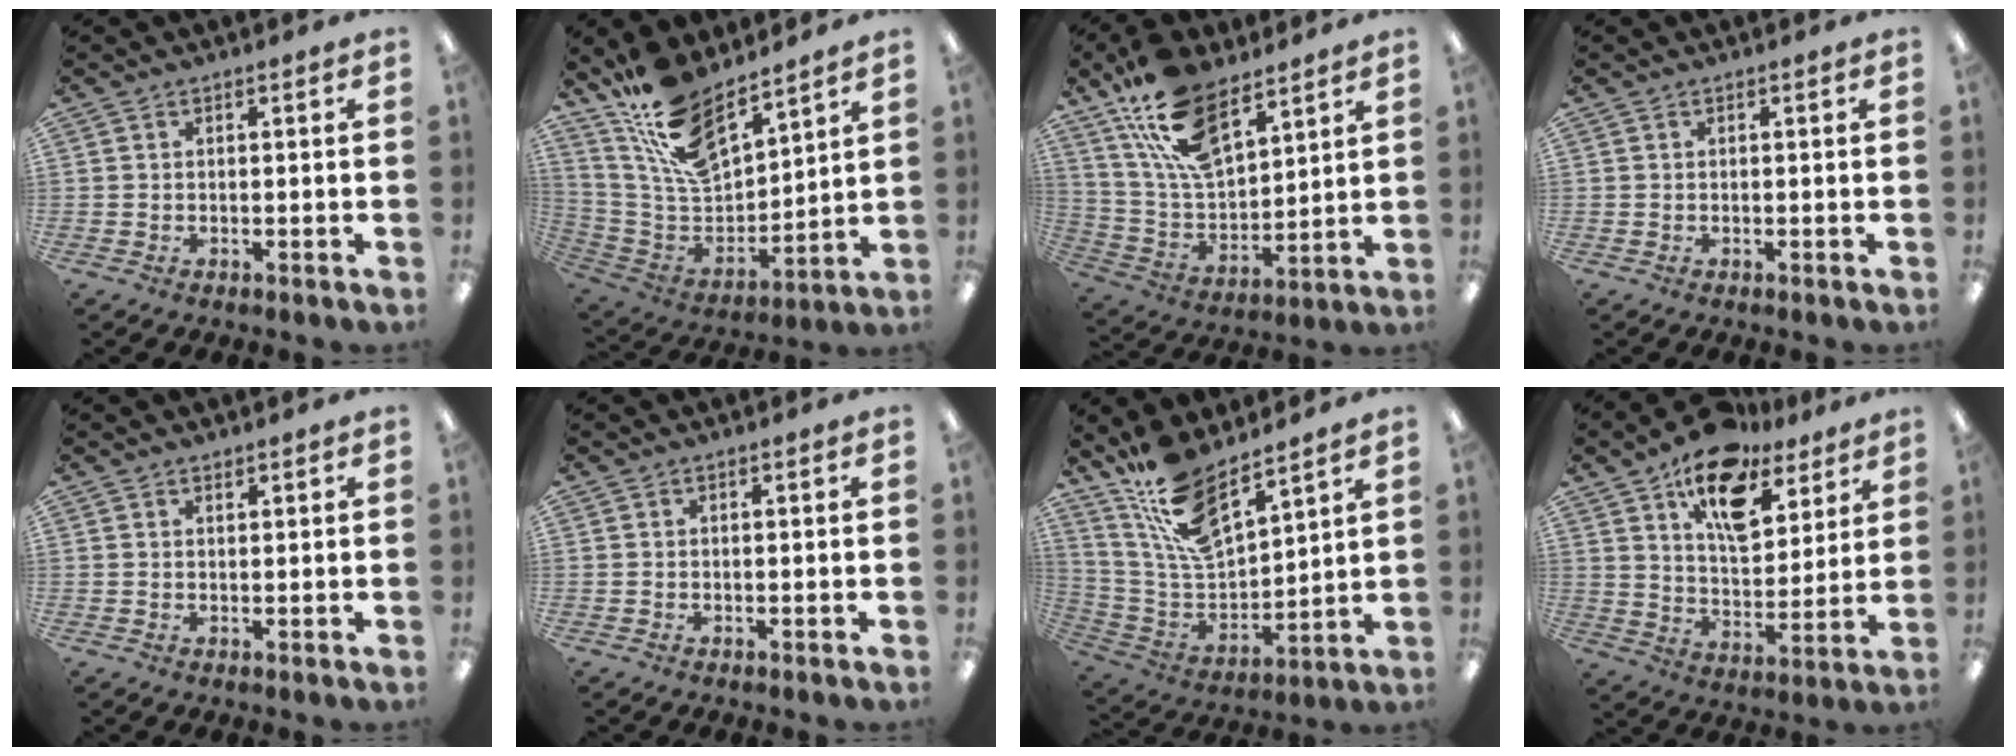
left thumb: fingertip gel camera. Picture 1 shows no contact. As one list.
[{"total": 16.6, "force": [13.0, 6.3, 8.2], "torque": [-0.187, -0.081, 0.237]}, {"total": 18.4, "force": [11.6, 8.9, 11.2], "torque": [-0.238, -0.050, 0.211]}, {"total": 0.0}, {"total": 0.8, "force": [0.8, 0.2, 0.2], "torque": [-0.004, -0.001, 0.015]}, {"total": 0.0}, {"total": 15.0, "force": [11.8, 4.7, 8.0], "torque": [-0.184, -0.068, 0.217]}, {"total": 16.7, "force": [11.3, 8.5, 8.8], "torque": [-0.136, -0.061, 0.197]}]